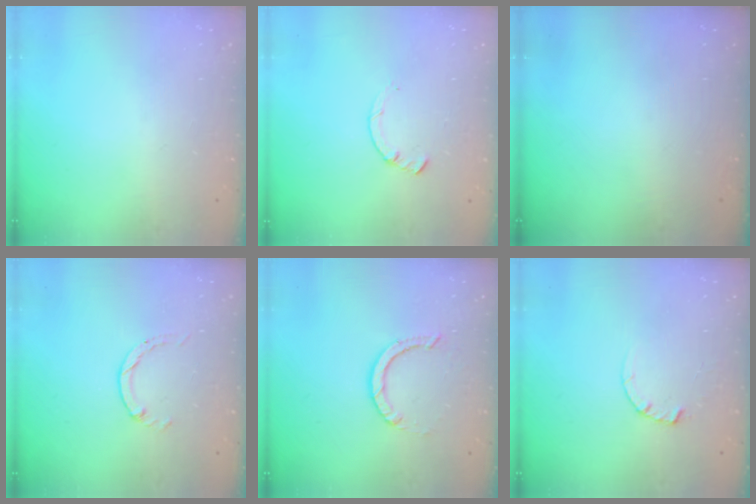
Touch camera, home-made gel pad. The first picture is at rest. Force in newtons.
{"total": 1.4, "press": 1.4, "slide": 0.2}
{"total": 0.0}
{"total": 0.0}
{"total": 3.6, "press": 3.6, "slide": 0.3}
{"total": 2.4, "press": 2.4, "slide": 0.3}